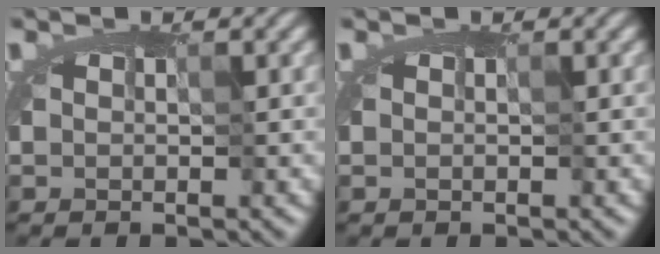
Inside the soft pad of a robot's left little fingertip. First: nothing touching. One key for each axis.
{"total": 0.0}